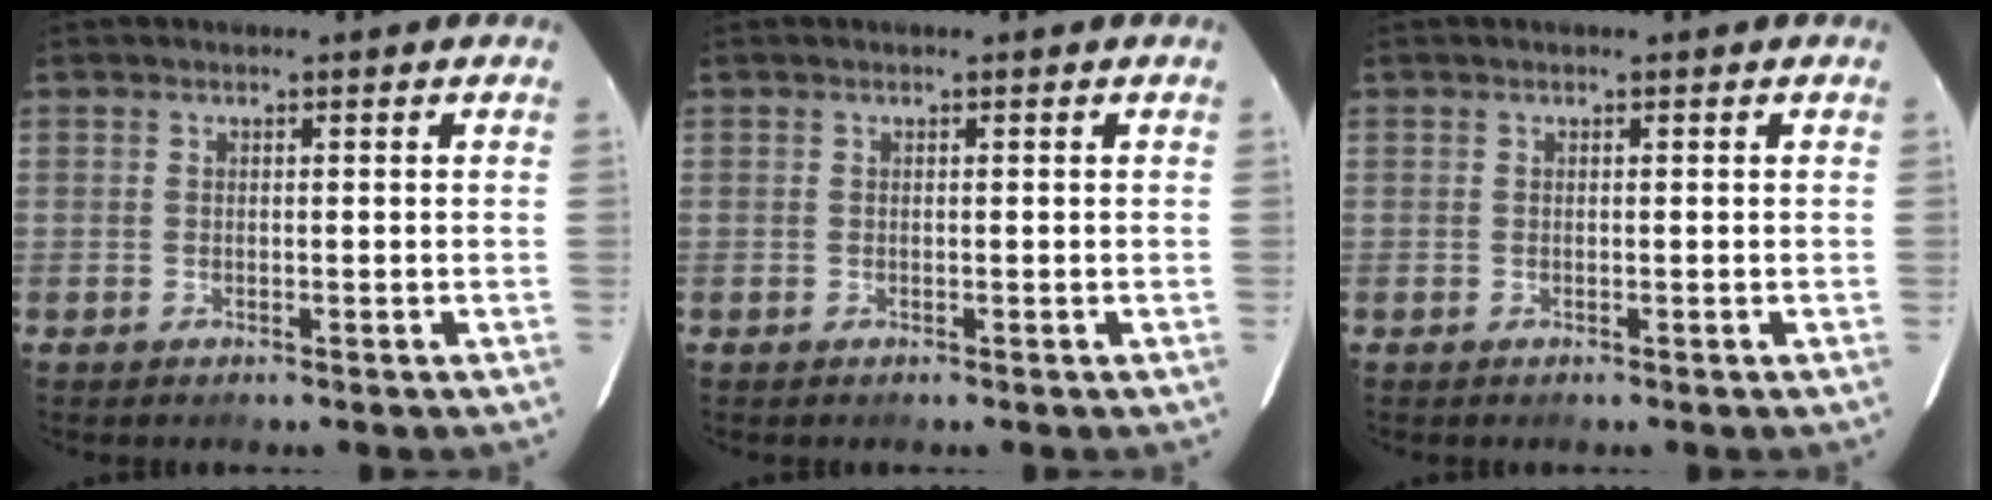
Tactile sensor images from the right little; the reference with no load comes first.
{"total": 0.0}
{"total": 0.0}